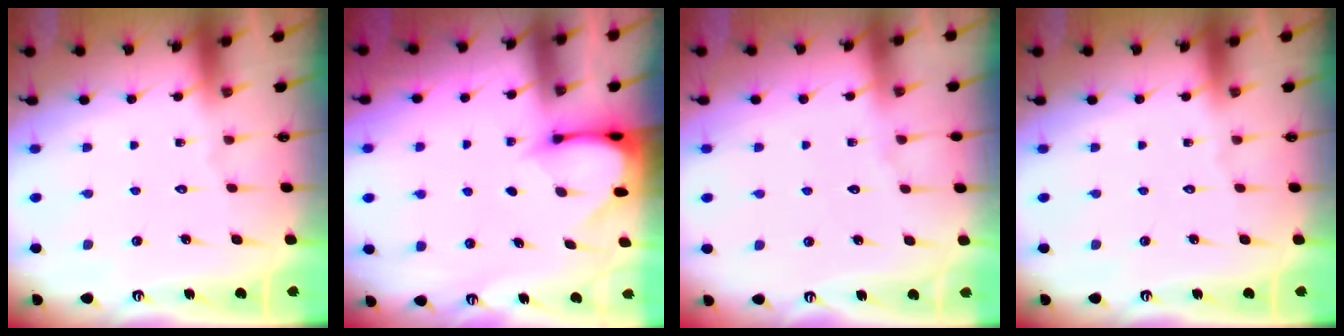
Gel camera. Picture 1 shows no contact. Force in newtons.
{"total": 3.2, "press": 3.2, "slide": 0.1}
{"total": 4.4, "press": 4.4, "slide": 0.6}
{"total": 0.0}